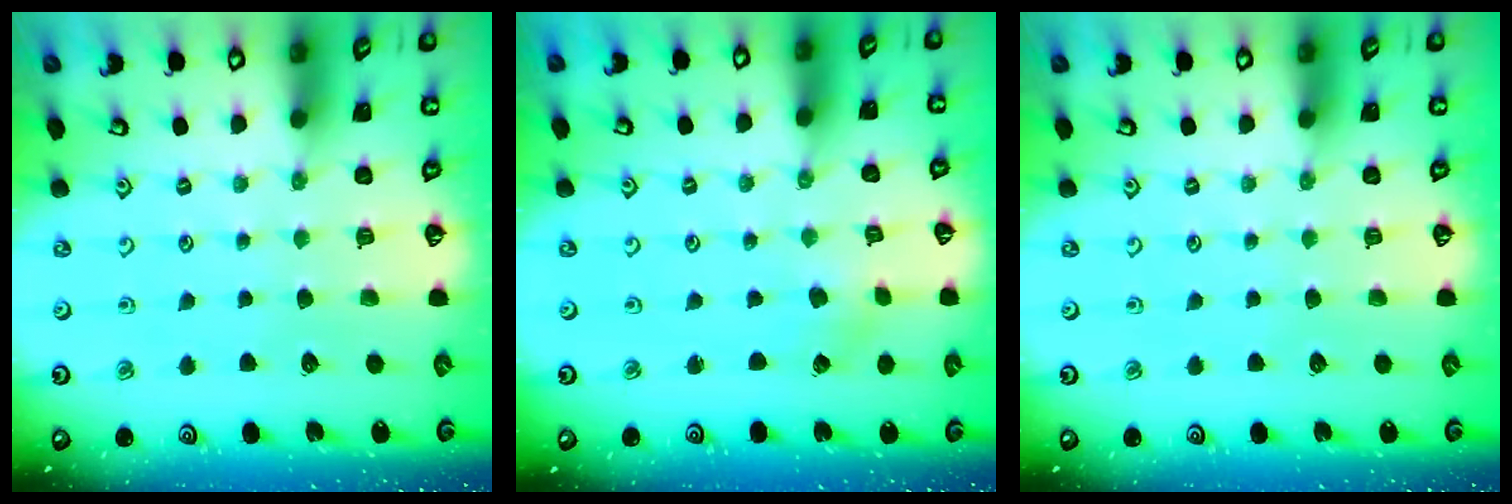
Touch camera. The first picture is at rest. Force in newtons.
{"total": 0.0}
{"total": 0.0}